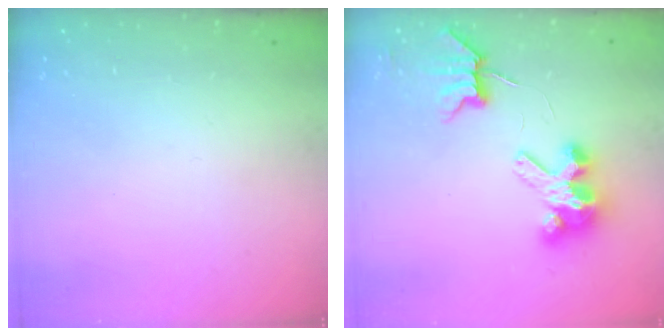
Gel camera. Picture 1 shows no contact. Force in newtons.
{"total": 8.0, "press": 8.0, "slide": 0.7}